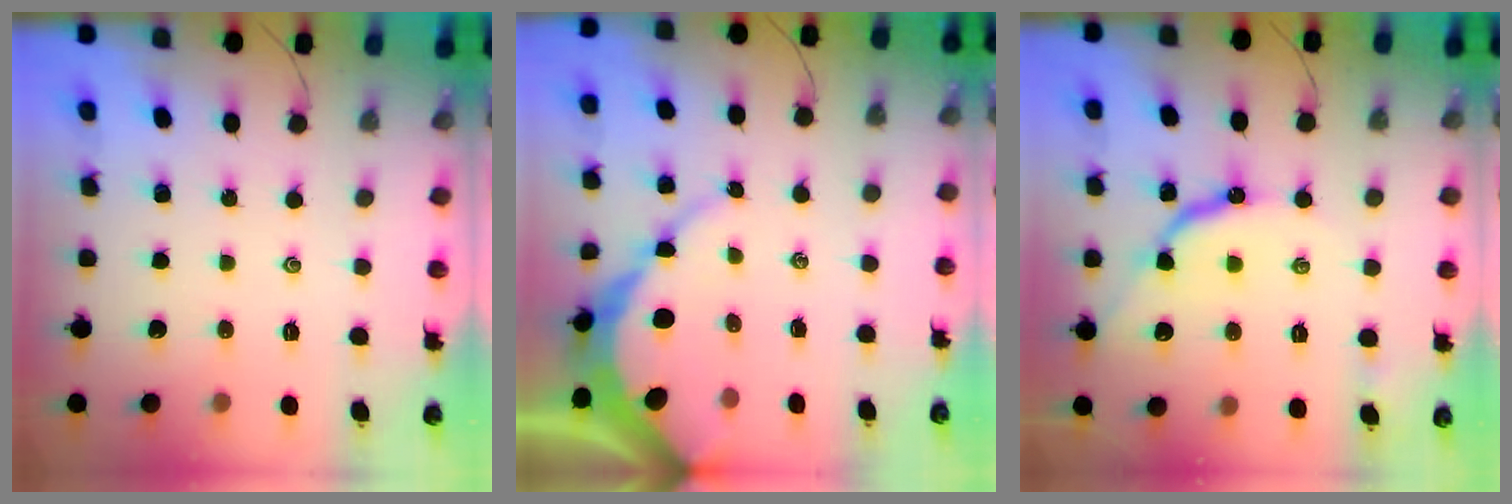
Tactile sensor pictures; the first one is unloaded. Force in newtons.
{"total": 8.6, "press": 8.6, "slide": 0.8}
{"total": 10.0, "press": 10.0, "slide": 0.9}